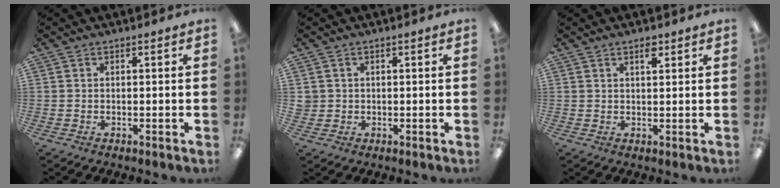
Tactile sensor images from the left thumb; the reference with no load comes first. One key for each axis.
{"total": 1.8, "fx": 0.5, "fy": 1.7, "fz": 0.1, "tx": -0.005, "ty": 0.002, "tz": 0.008}
{"total": 2.6, "fx": 1.8, "fy": 0.7, "fz": 1.7, "tx": -0.021, "ty": -0.005, "tz": 0.029}